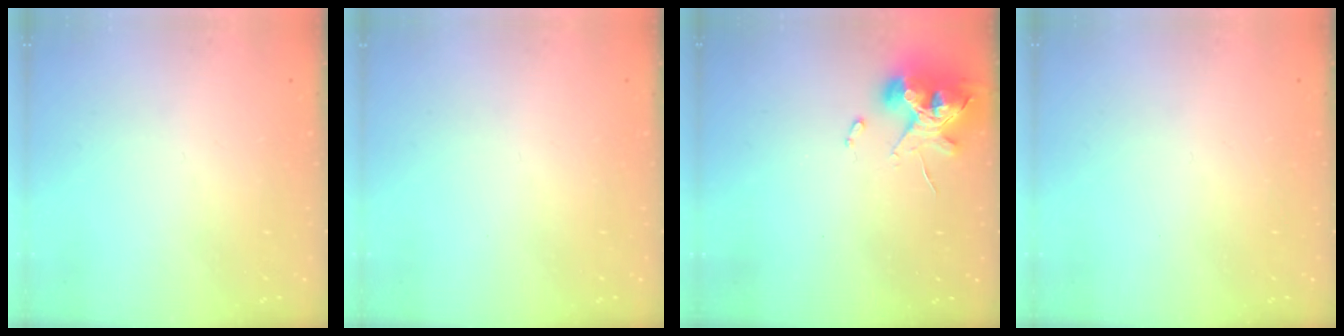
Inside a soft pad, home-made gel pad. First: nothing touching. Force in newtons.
{"total": 0.0}
{"total": 11.7, "press": 11.5, "slide": 1.7}
{"total": 0.0}